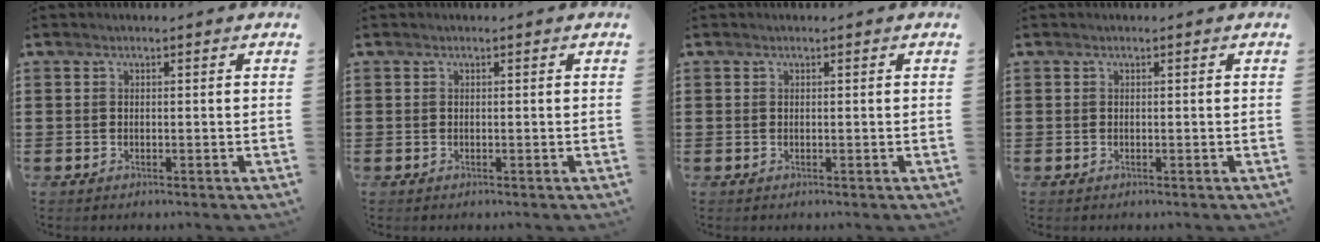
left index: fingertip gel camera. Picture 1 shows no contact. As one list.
[{"total": 0.0}, {"total": 0.0}, {"total": 0.0}]